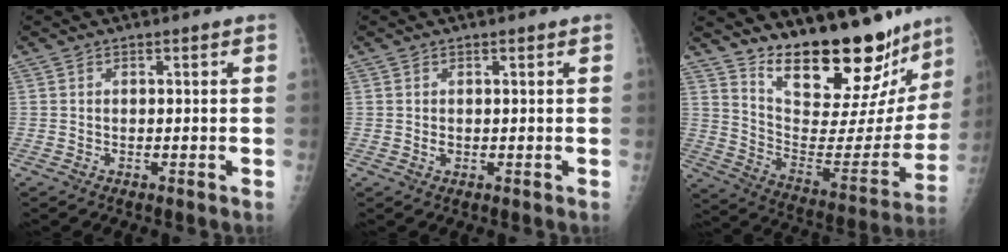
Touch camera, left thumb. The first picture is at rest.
{"total": 1.1, "force": [0.4, 0.7, 0.8], "torque": [-0.010, -0.003, 0.009]}
{"total": 26.0, "force": [21.5, 7.8, 12.5], "torque": [-0.151, -0.143, 0.313]}